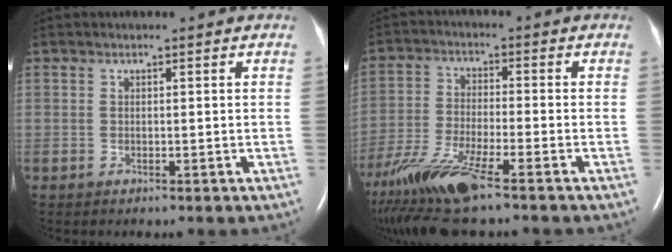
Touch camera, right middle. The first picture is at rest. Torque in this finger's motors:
{"motor_torque": [1.18, -0.95, 0.28, 0.21]}